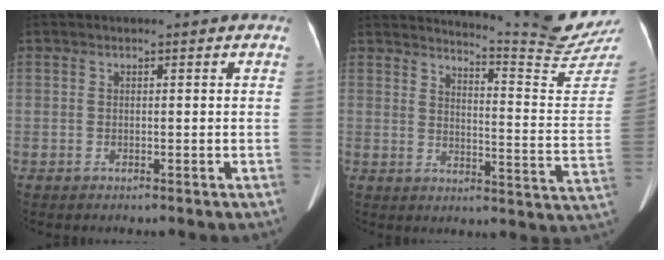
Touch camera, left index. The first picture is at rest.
{"total": 17.4, "force": [16.9, -2.0, 3.7], "torque": [-0.064, -0.135, 0.196]}